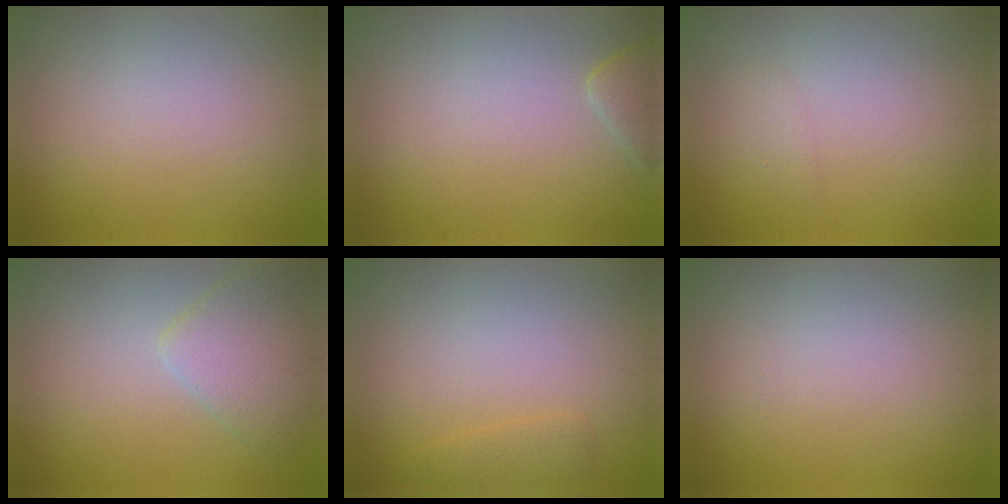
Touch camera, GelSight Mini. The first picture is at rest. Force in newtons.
{"total": 1.8, "press": 1.8, "slide": 0.2}
{"total": 0.6, "press": 0.6, "slide": 0.0}
{"total": 3.3, "press": 3.3, "slide": 0.1}
{"total": 1.4, "press": 1.4, "slide": 0.1}
{"total": 0.0}